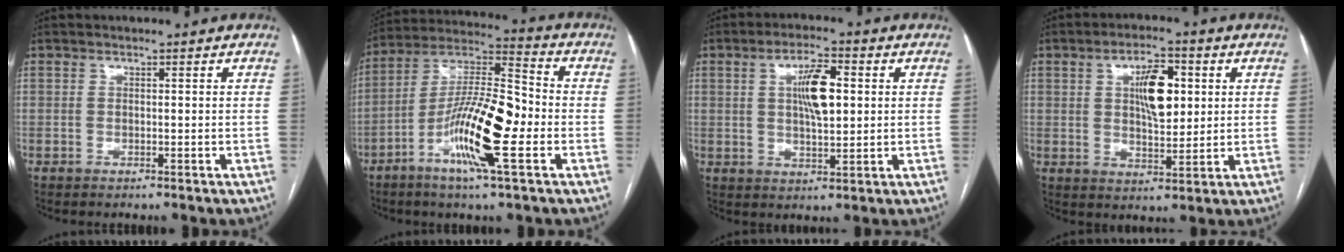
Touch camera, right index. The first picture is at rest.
{"total": 15.5, "force": [-4.8, 2.1, 14.6], "torque": [-0.274, 0.003, -0.089]}
{"total": 7.4, "force": [1.5, 2.1, 6.9], "torque": [-0.124, 0.009, 0.027]}
{"total": 8.2, "force": [2.1, 3.2, 7.3], "torque": [-0.125, 0.011, 0.037]}